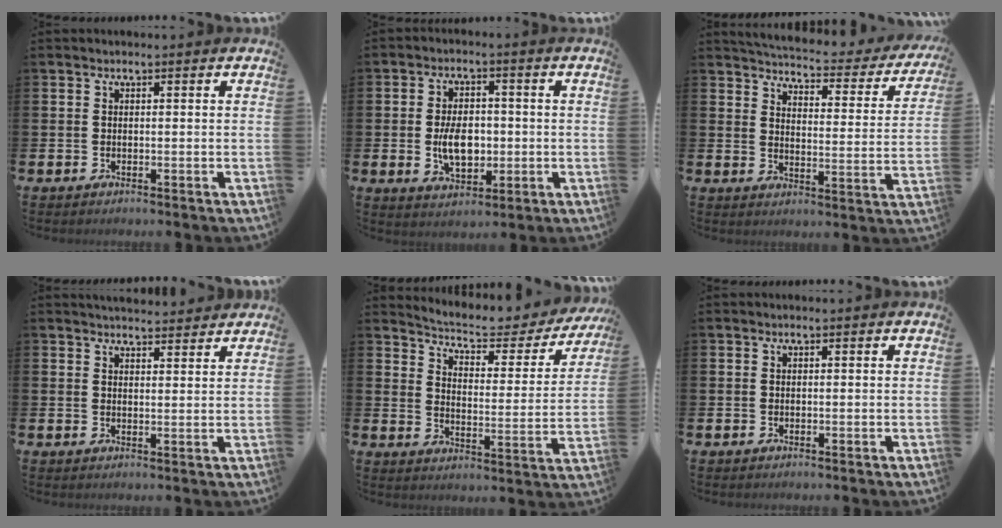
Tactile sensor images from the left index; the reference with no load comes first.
{"total": 6.0, "force": [-0.6, 3.8, 4.7], "torque": [-0.079, 0.002, -0.015]}
{"total": 4.5, "force": [4.3, 0.7, 1.0], "torque": [-0.041, -0.039, 0.068]}
{"total": 3.6, "force": [3.6, 0.5, 0.1], "torque": [-0.002, -0.021, 0.064]}
{"total": 5.6, "force": [5.1, 1.4, 1.8], "torque": [-0.060, -0.038, 0.080]}
{"total": 0.0}